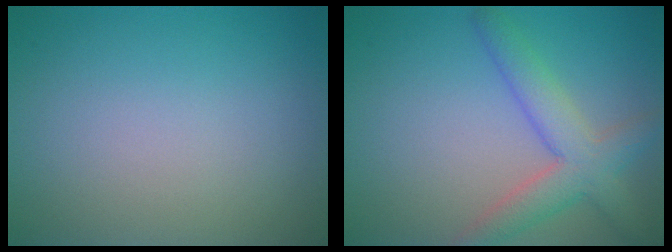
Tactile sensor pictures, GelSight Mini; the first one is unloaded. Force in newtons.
{"total": 4.6, "press": 4.6, "slide": 0.2}